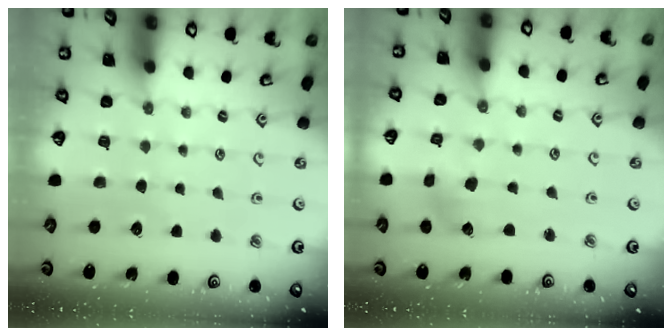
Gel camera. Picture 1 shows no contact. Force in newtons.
{"total": 3.1, "press": 3.1, "slide": 0.4}